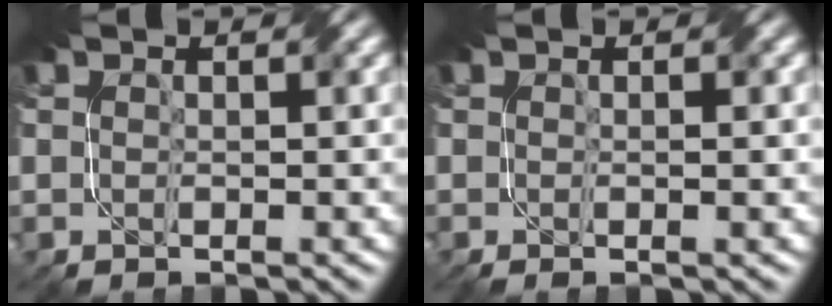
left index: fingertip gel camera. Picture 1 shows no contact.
{"total": 1.1, "force": [-0.1, 0.1, 1.1], "torque": [-0.017, -0.005, -0.004]}